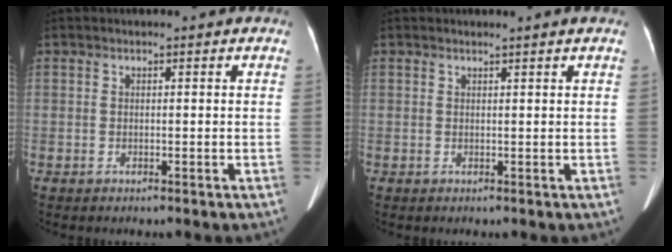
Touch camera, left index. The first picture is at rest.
{"total": 1.1, "force": [0.9, -0.3, 0.4], "torque": [-0.016, -0.002, 0.021]}